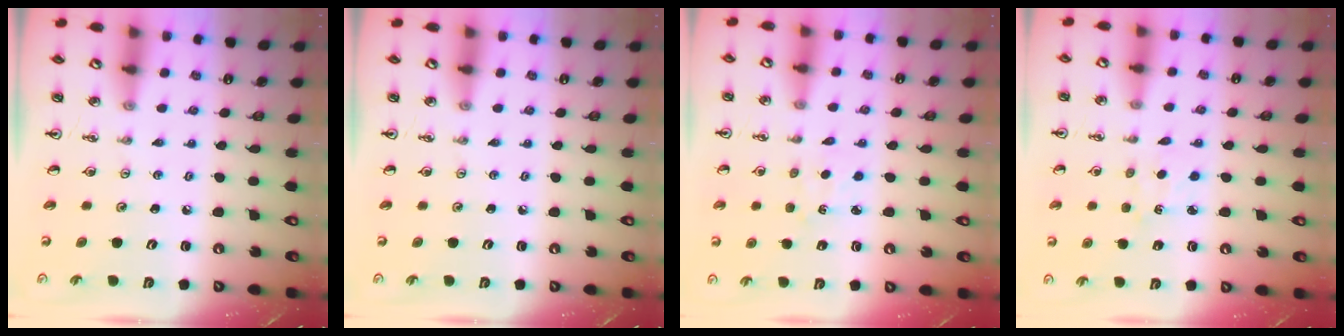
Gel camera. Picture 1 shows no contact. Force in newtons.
{"total": 0.0}
{"total": 2.2, "press": 2.2, "slide": 0.4}
{"total": 2.3, "press": 2.3, "slide": 0.3}